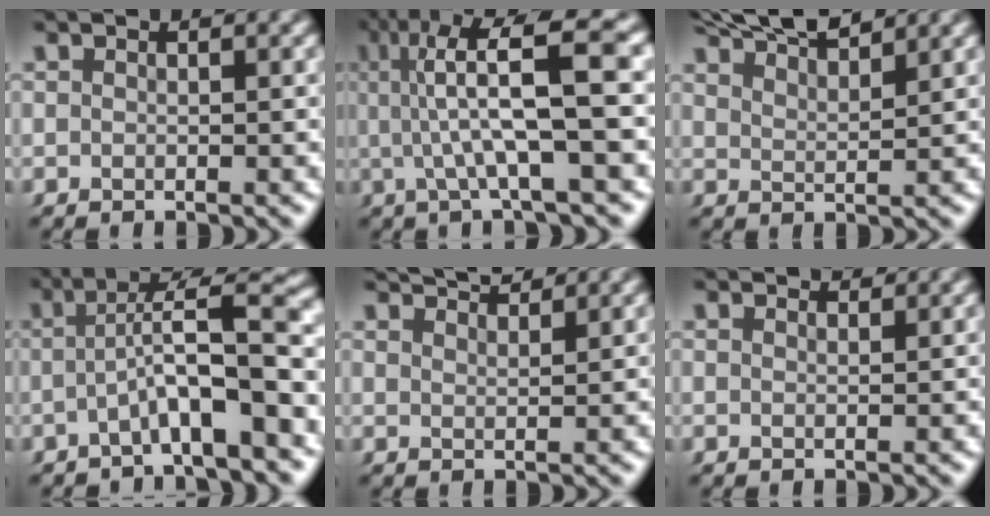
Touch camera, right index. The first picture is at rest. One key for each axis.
{"total": 9.3, "fx": 2.7, "fy": 2.2, "fz": 8.6, "tx": -0.125, "ty": 0.022, "tz": 0.034}
{"total": 5.9, "fx": 5.4, "fy": 0.8, "fz": 2.2, "tx": -0.040, "ty": 0.008, "tz": 0.090}
{"total": 7.2, "fx": -1.2, "fy": 2.2, "fz": 6.8, "tx": -0.096, "ty": 0.007, "tz": -0.018}
{"total": 4.2, "fx": 4.0, "fy": 0.4, "fz": 1.3, "tx": -0.017, "ty": 0.007, "tz": 0.066}
{"total": 1.4, "fx": 1.3, "fy": -0.2, "fz": 0.3, "tx": 0.011, "ty": -0.001, "tz": 0.022}